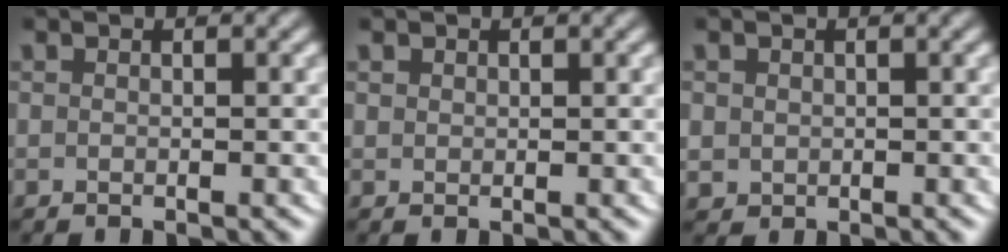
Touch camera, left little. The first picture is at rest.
{"total": 0.7, "force": [0.5, 0.5, 0.2], "torque": [-0.009, -0.007, 0.016]}
{"total": 2.4, "force": [-0.1, 2.3, 0.7], "torque": [-0.036, -0.015, 0.007]}